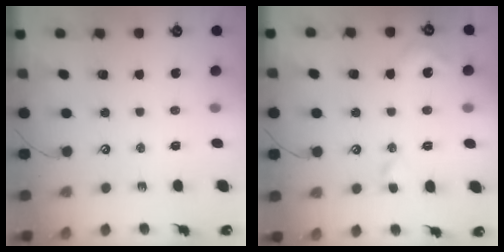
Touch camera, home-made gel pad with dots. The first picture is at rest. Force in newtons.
{"total": 3.7, "press": 3.6, "slide": 0.9}